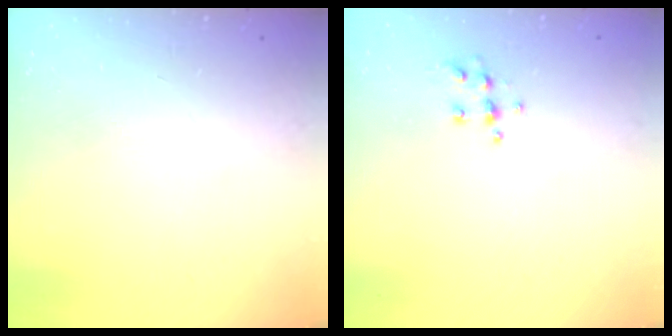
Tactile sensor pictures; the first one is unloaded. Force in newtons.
{"total": 6.4, "press": 6.4, "slide": 0.6}